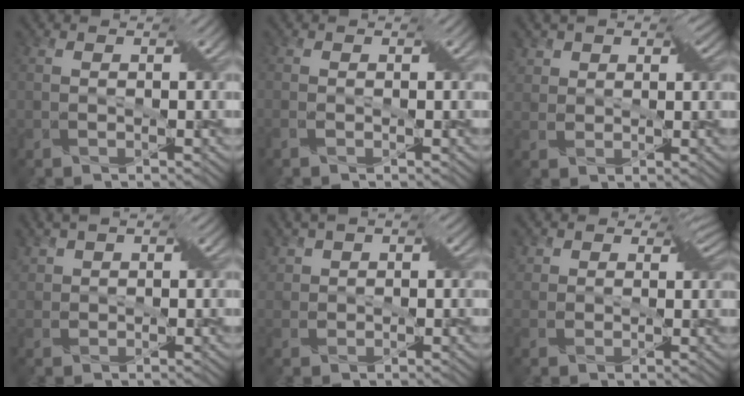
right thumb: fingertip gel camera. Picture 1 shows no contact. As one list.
[{"total": 1.0, "force": [-0.5, 0.5, 0.8], "torque": [-0.019, -0.001, -0.010]}, {"total": 4.6, "force": [2.7, 3.2, 2.1], "torque": [-0.046, 0.010, 0.046]}, {"total": 3.8, "force": [2.5, 2.1, 2.1], "torque": [-0.051, 0.012, 0.048]}, {"total": 4.4, "force": [2.6, 2.6, 2.6], "torque": [-0.059, 0.014, 0.046]}, {"total": 4.7, "force": [3.1, 3.0, 1.9], "torque": [-0.048, 0.008, 0.056]}]